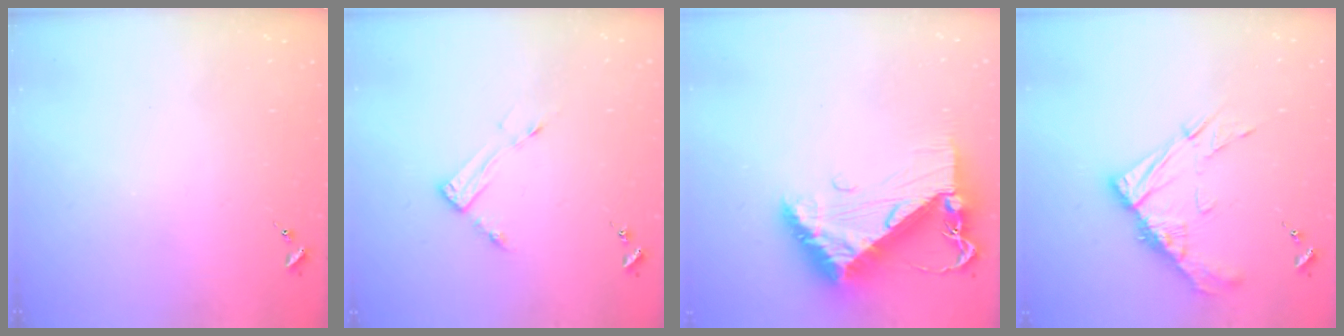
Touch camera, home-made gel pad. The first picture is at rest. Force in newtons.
{"total": 5.4, "press": 5.4, "slide": 0.3}
{"total": 13.5, "press": 13.5, "slide": 1.4}
{"total": 13.1, "press": 13.1, "slide": 1.5}